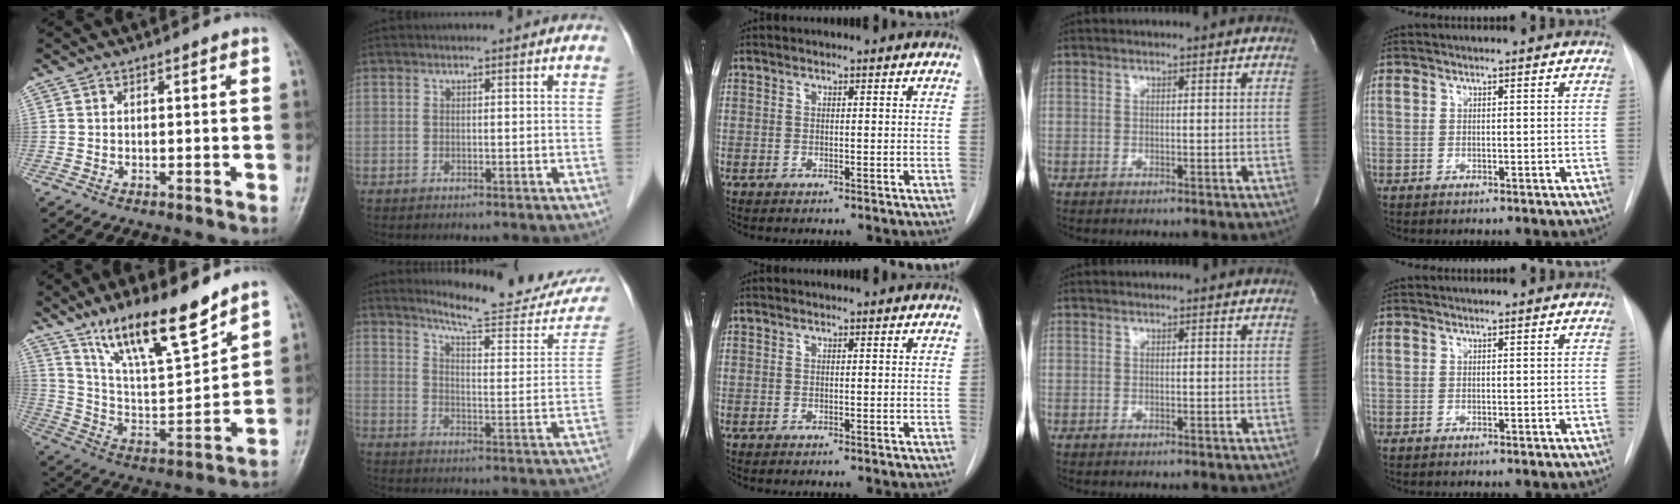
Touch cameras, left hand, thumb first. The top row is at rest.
{"thumb": {"total": 17.1, "force": [12.4, 4.0, 11.0], "torque": [-0.166, -0.070, 0.233]}, "index": {"total": 18.3, "force": [17.0, 2.1, 6.5], "torque": [-0.081, -0.079, 0.207]}}